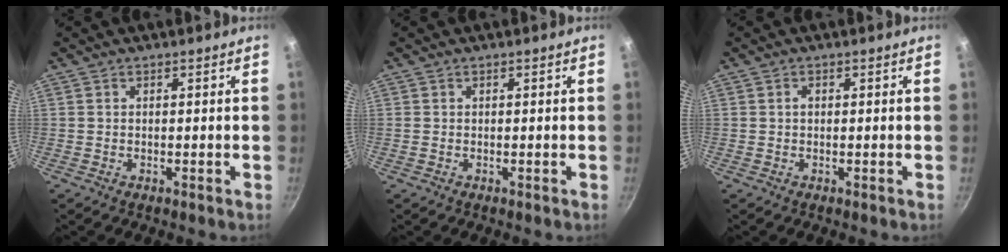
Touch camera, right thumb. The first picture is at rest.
{"total": 0.0}
{"total": 0.9, "force": [0.0, 0.7, 0.6], "torque": [-0.009, 0.005, 0.001]}